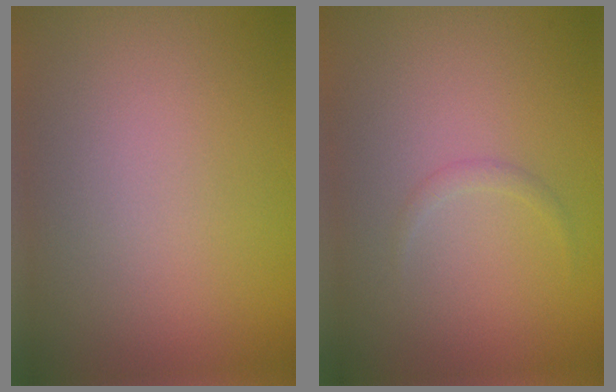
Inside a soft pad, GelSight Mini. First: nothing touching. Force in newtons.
{"total": 0.7, "press": 0.7, "slide": 0.0}